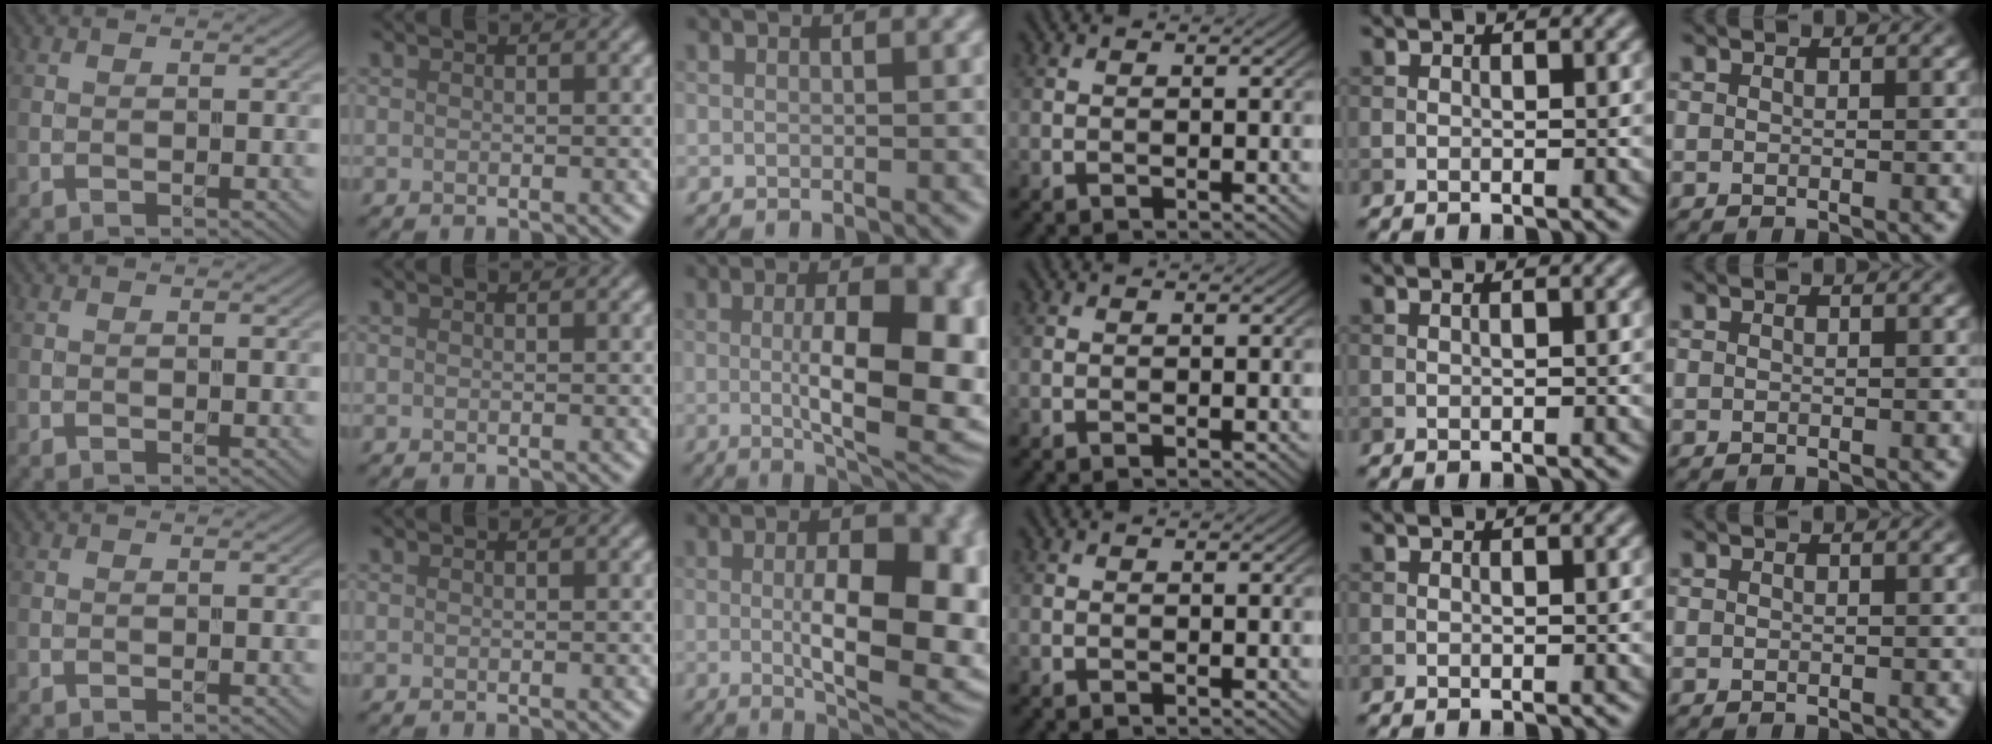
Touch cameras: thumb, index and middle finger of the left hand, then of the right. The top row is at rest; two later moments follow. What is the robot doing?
{"motion": "unscrew", "object": "dispenser bottle"}